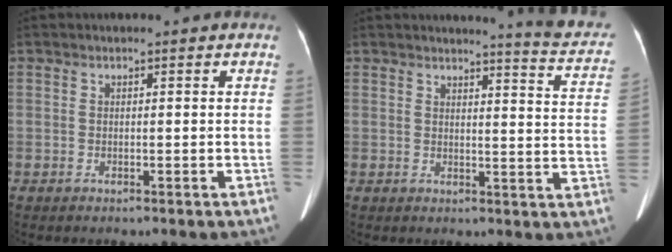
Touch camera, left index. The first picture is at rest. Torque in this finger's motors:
{"motor_torque": [0.45, -0.93, -0.03, 0.03]}